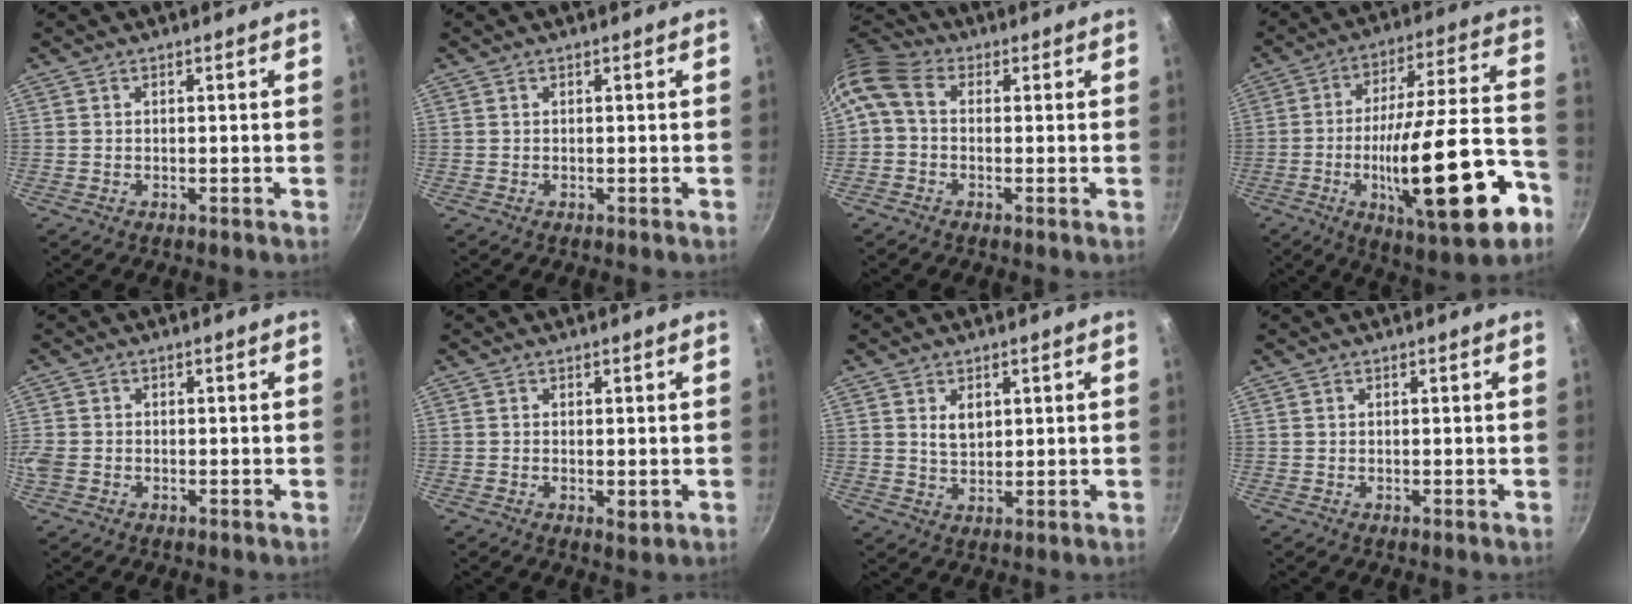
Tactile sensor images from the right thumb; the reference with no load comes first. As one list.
[{"total": 0.0}, {"total": 7.5, "force": [0.4, 5.4, 5.1], "torque": [-0.111, 0.027, -0.010]}, {"total": 26.6, "force": [-9.6, 7.5, 23.6], "torque": [-0.341, 0.034, -0.144]}, {"total": 3.5, "force": [-1.0, 2.8, 1.8], "torque": [-0.044, 0.002, -0.023]}, {"total": 1.9, "force": [-0.2, 1.0, 1.6], "torque": [-0.025, -0.006, -0.004]}, {"total": 4.0, "force": [1.4, 2.7, 2.7], "torque": [-0.038, -0.007, 0.027]}, {"total": 0.0}]